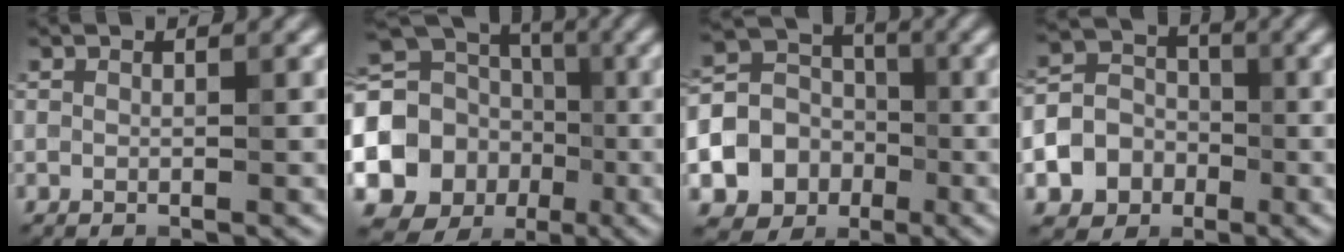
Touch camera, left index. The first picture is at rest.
{"total": 14.0, "force": [-2.3, 12.7, 5.5], "torque": [-0.105, -0.012, -0.063]}
{"total": 11.1, "force": [-4.2, 9.9, 3.1], "torque": [-0.066, -0.029, -0.087]}
{"total": 6.8, "force": [-2.6, 5.9, 2.0], "torque": [-0.022, -0.006, -0.061]}